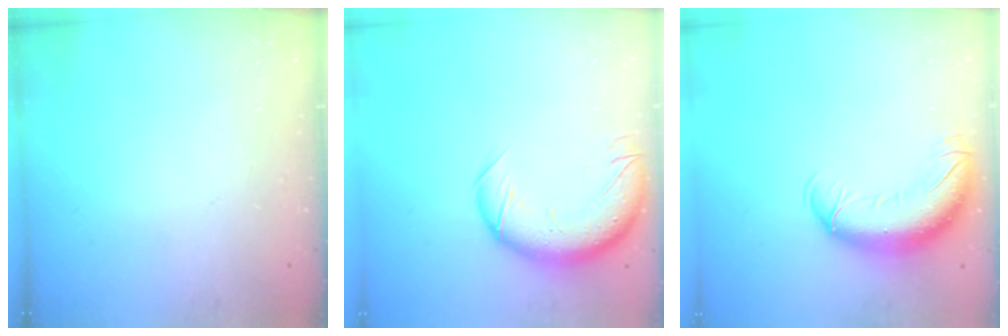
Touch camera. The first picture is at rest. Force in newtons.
{"total": 13.3, "press": 12.8, "slide": 3.6}
{"total": 13.4, "press": 13.0, "slide": 3.1}